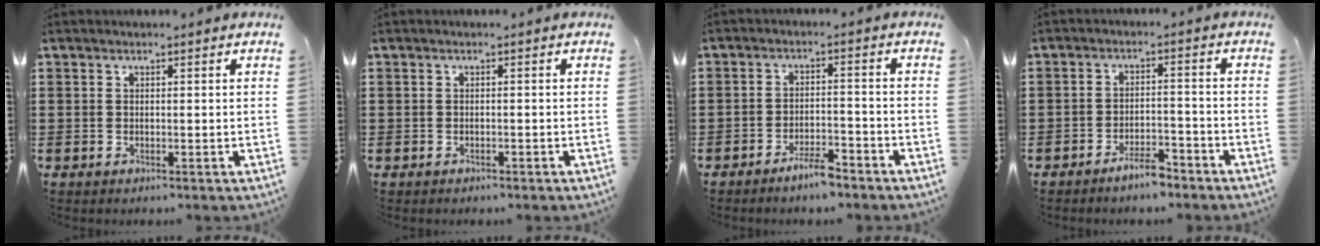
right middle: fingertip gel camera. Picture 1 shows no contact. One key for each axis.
{"total": 0.6, "fx": -0.6, "fy": 0.2, "fz": 0.1, "tx": -0.003, "ty": 0.001, "tz": -0.012}
{"total": 4.0, "fx": -3.5, "fy": 0.7, "fz": 1.8, "tx": -0.036, "ty": 0.006, "tz": -0.070}
{"total": 4.0, "fx": -3.6, "fy": 0.9, "fz": 1.7, "tx": -0.035, "ty": 0.009, "tz": -0.071}